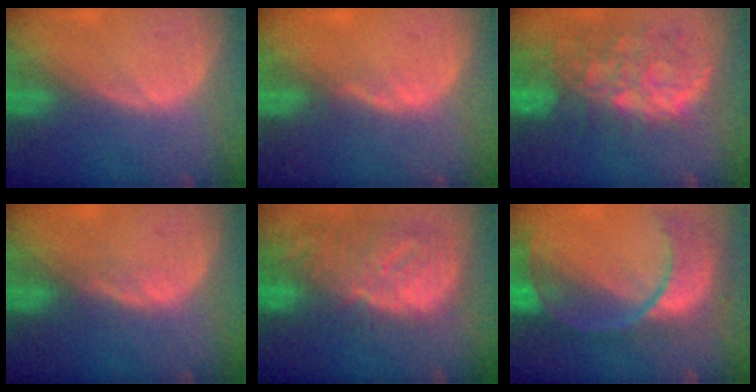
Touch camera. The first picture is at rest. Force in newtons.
{"total": 1.5, "press": 1.2, "slide": 0.8}
{"total": 11.1, "press": 9.7, "slide": 5.5}
{"total": 1.5, "press": 1.5, "slide": 0.2}
{"total": 12.5, "press": 10.8, "slide": 6.3}
{"total": 11.3, "press": 9.5, "slide": 6.1}